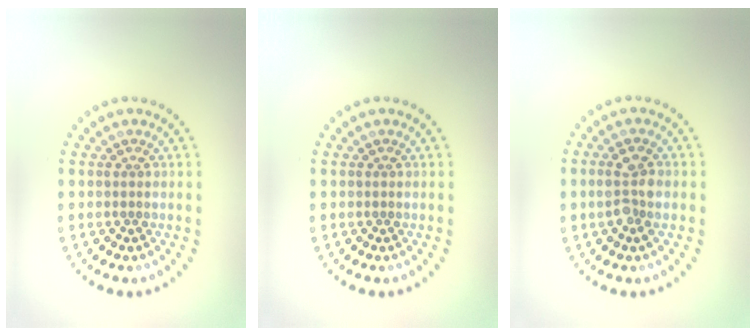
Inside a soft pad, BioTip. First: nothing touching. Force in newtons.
{"total": 0.0}
{"total": 2.4, "press": 2.4, "slide": 0.6}